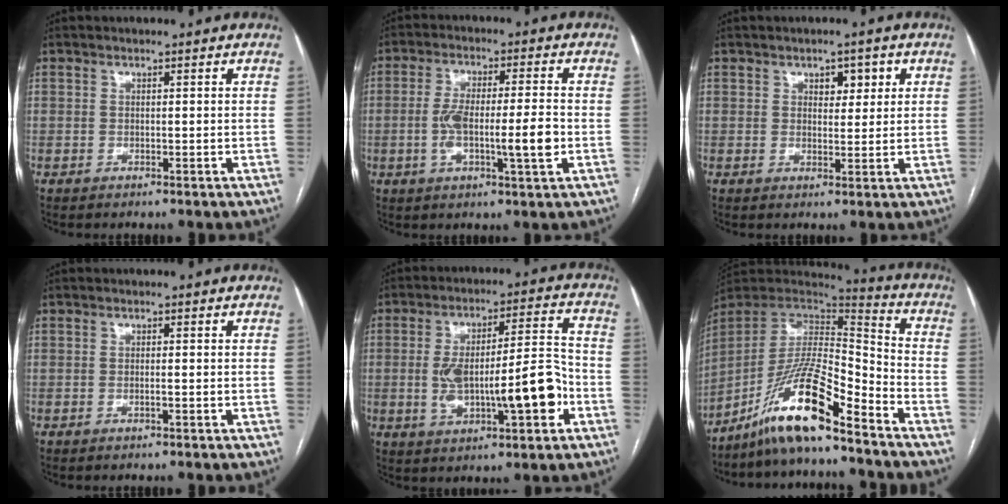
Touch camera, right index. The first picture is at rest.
{"total": 9.5, "force": [-1.8, 1.1, 9.3], "torque": [-0.167, 0.007, -0.029]}
{"total": 2.7, "force": [1.2, 0.7, 2.3], "torque": [-0.039, 0.002, 0.017]}
{"total": 0.6, "force": [-0.2, -0.1, 0.6], "torque": [-0.010, 0.002, -0.002]}
{"total": 15.0, "force": [-3.2, 3.7, 14.2], "torque": [-0.235, 0.026, -0.038]}
{"total": 15.5, "force": [-11.2, 1.7, 10.6], "torque": [-0.201, 0.005, -0.203]}